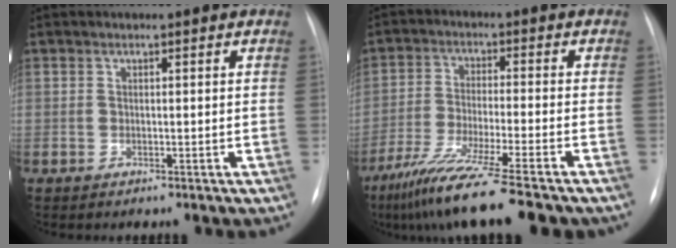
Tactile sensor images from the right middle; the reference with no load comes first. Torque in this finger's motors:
{"motor_torque": [1.10, -1.04, 0.28, 0.19]}